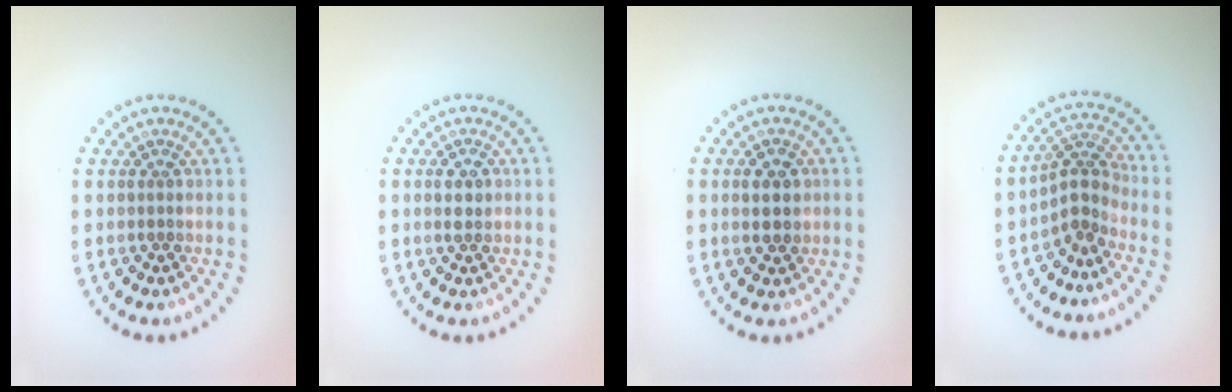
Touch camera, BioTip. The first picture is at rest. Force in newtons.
{"total": 1.5, "press": 1.4, "slide": 0.2}
{"total": 2.5, "press": 2.5, "slide": 0.3}
{"total": 2.9, "press": 2.0, "slide": 2.1}